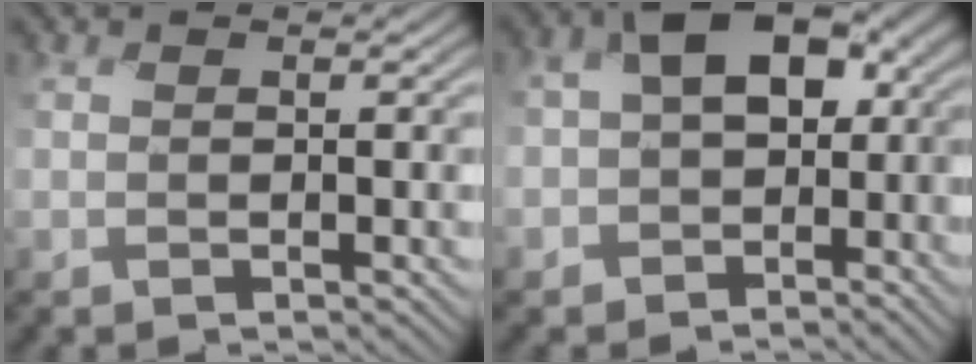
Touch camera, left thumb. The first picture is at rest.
{"total": 10.0, "force": [-1.1, 7.8, 6.2], "torque": [-0.118, -0.030, -0.027]}